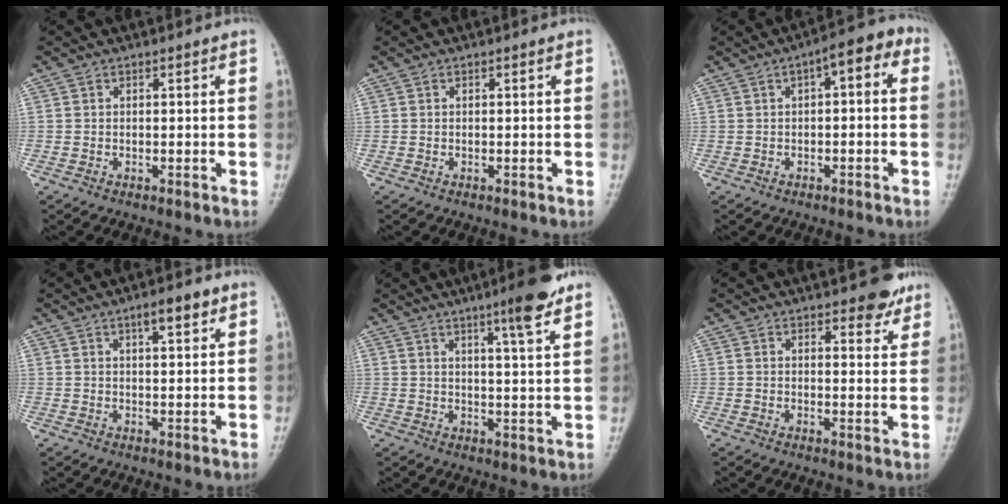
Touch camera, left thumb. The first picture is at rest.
{"total": 0.0}
{"total": 6.2, "force": [1.0, 2.8, 5.4], "torque": [-0.050, 0.031, -0.001]}
{"total": 4.5, "force": [2.5, 1.2, 3.5], "torque": [-0.046, -0.008, 0.038]}
{"total": 8.5, "force": [5.5, 0.4, 6.4], "torque": [-0.088, -0.031, 0.077]}
{"total": 5.4, "force": [3.9, 2.0, 3.0], "torque": [-0.011, -0.022, 0.049]}